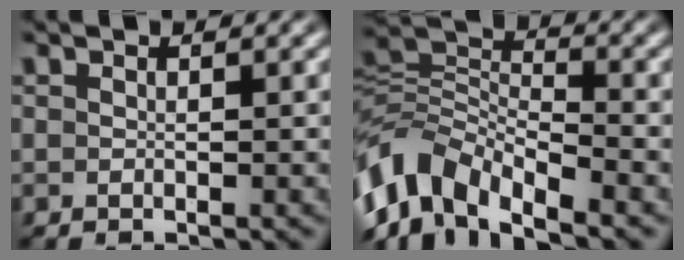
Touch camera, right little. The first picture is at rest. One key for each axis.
{"total": 10.1, "fx": -4.4, "fy": 7.5, "fz": 5.1, "tx": -0.126, "ty": -0.041, "tz": -0.070}